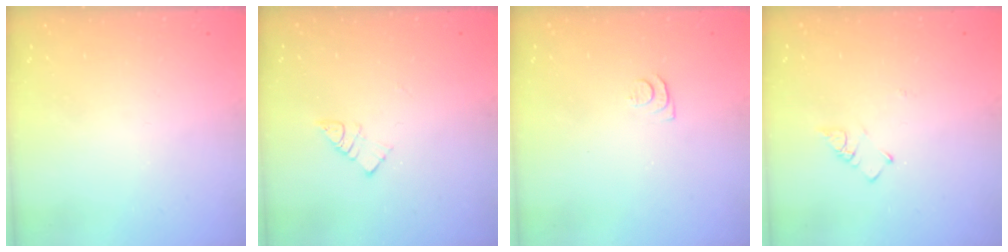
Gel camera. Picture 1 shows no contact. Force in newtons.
{"total": 5.6, "press": 5.6, "slide": 0.2}
{"total": 4.4, "press": 4.4, "slide": 0.6}
{"total": 2.6, "press": 2.6, "slide": 0.5}